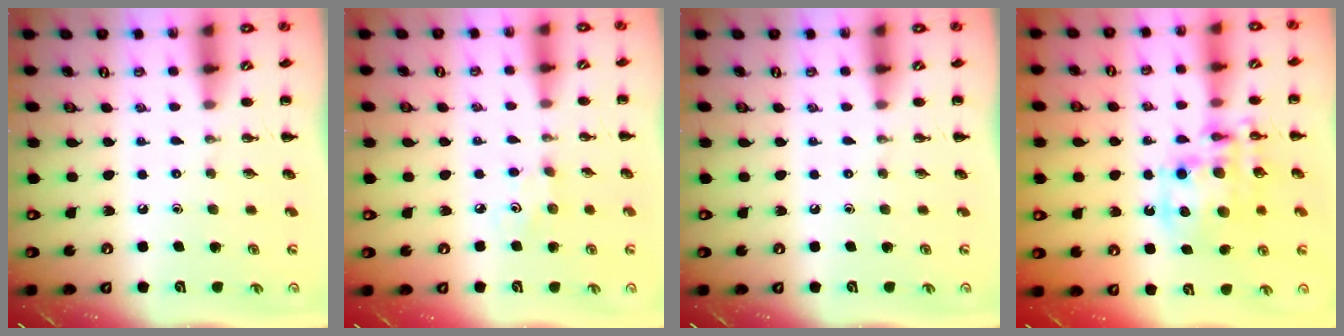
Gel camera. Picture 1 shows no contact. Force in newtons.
{"total": 2.6, "press": 2.5, "slide": 0.8}
{"total": 0.0}
{"total": 13.2, "press": 13.0, "slide": 2.3}